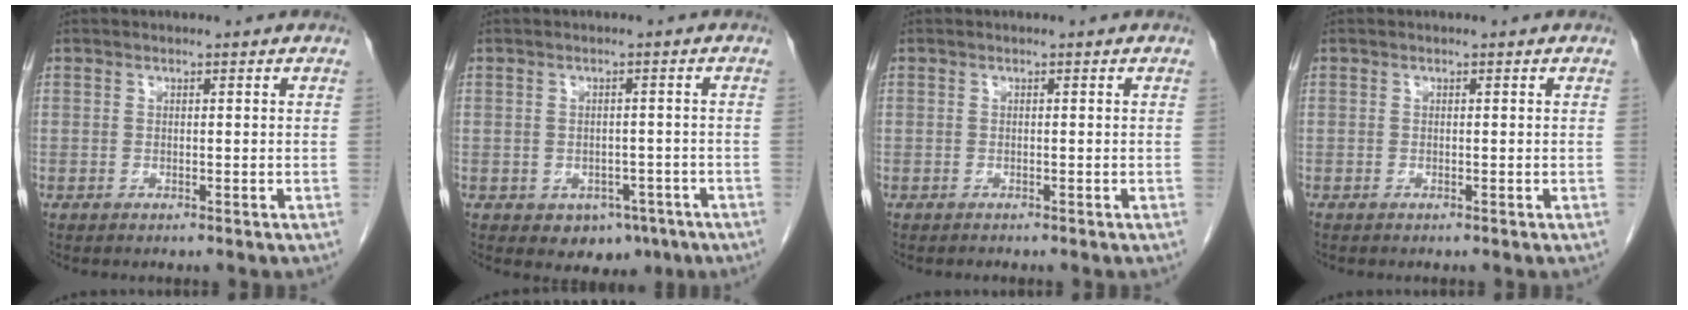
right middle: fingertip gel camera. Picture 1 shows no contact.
{"total": 5.2, "force": [-2.7, 3.7, 2.5], "torque": [-0.023, 0.003, -0.026]}
{"total": 0.0}
{"total": 0.0}